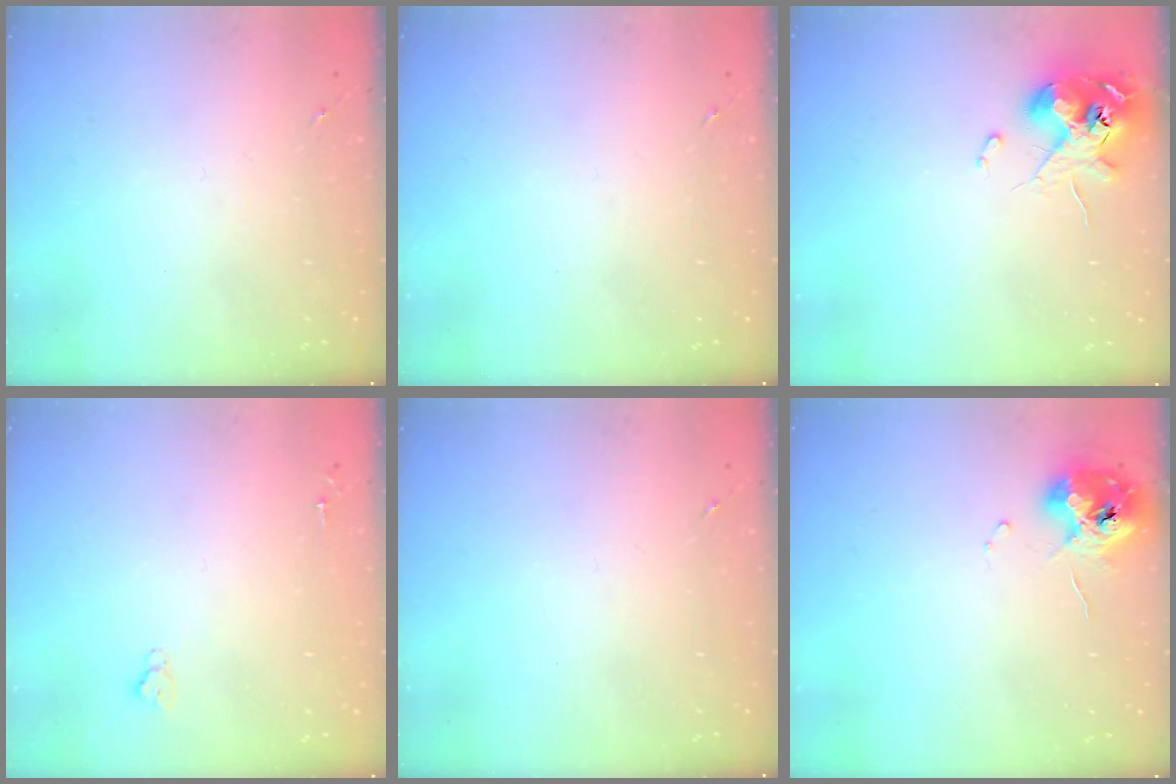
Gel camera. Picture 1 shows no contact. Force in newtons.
{"total": 0.0}
{"total": 11.6, "press": 11.4, "slide": 2.1}
{"total": 2.6, "press": 2.5, "slide": 0.3}
{"total": 0.0}
{"total": 11.0, "press": 11.0, "slide": 1.1}